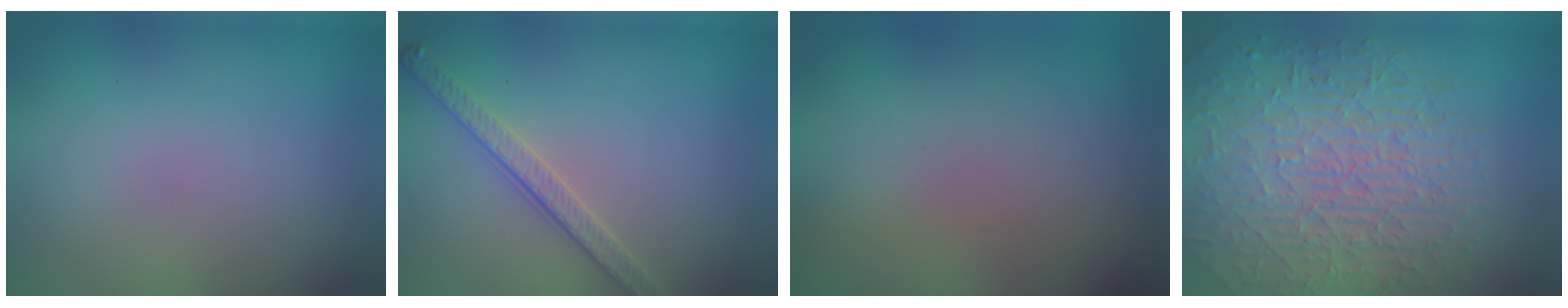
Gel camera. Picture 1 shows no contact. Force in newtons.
{"total": 2.8, "press": 2.8, "slide": 0.7}
{"total": 0.0}
{"total": 9.8, "press": 6.3, "slide": 7.5}